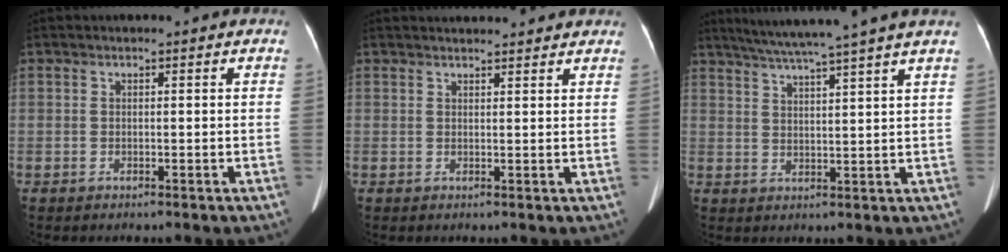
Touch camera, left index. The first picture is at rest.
{"total": 7.8, "force": [7.4, 1.3, 2.2], "torque": [-0.026, 0.029, 0.082]}
{"total": 12.4, "force": [10.4, -2.2, 6.5], "torque": [-0.108, 0.005, 0.142]}